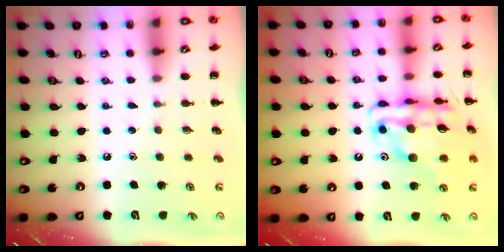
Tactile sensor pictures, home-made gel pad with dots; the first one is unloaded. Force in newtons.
{"total": 19.5, "press": 19.2, "slide": 3.6}